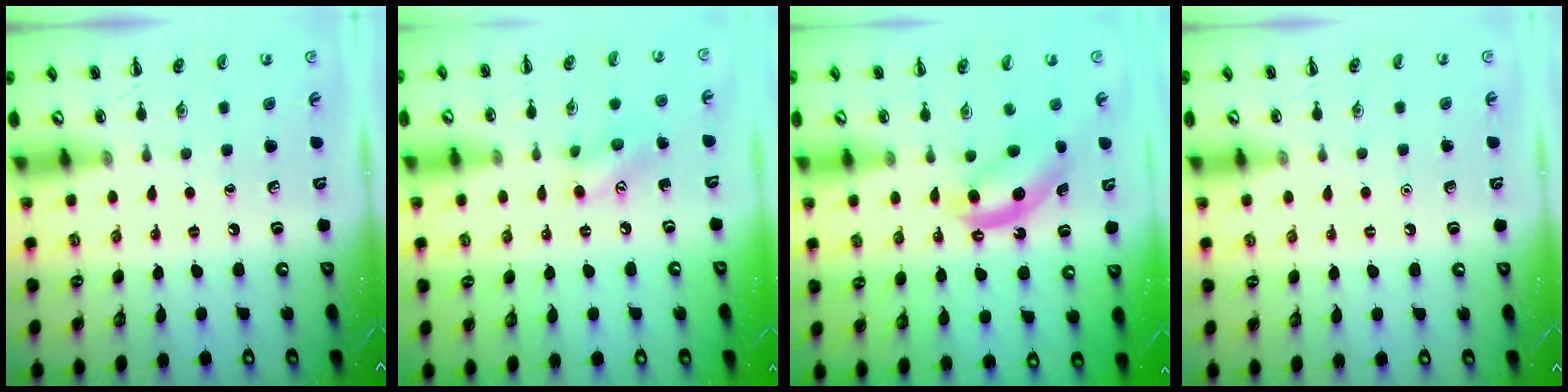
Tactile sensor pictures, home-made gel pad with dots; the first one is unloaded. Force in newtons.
{"total": 7.7, "press": 7.6, "slide": 0.8}
{"total": 7.0, "press": 6.9, "slide": 1.2}
{"total": 1.6, "press": 1.6, "slide": 0.1}